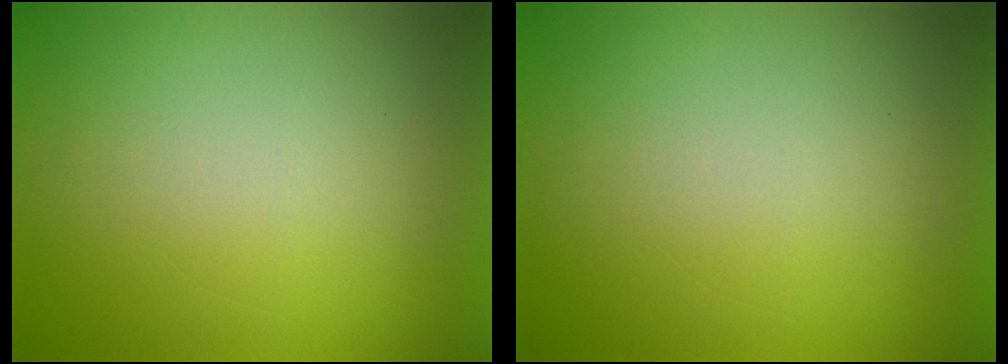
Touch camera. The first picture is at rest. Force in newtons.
{"total": 0.0}